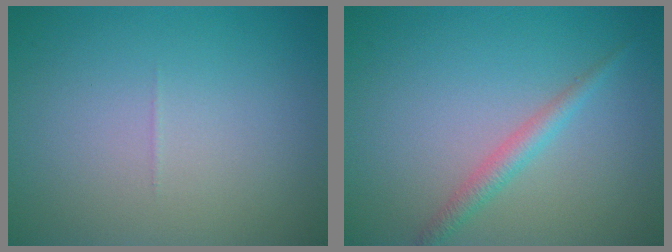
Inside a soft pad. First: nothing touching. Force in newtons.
{"total": 1.9, "press": 1.9, "slide": 0.1}